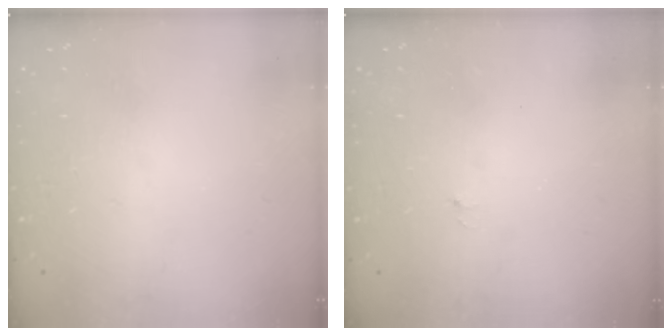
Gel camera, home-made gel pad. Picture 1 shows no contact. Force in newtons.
{"total": 2.8, "press": 2.6, "slide": 0.8}